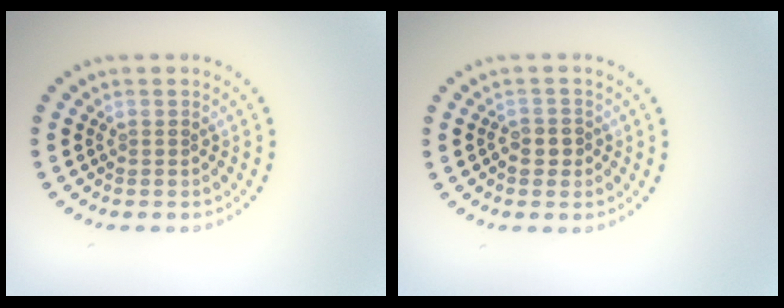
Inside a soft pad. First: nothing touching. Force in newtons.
{"total": 1.2, "press": 1.1, "slide": 0.3}